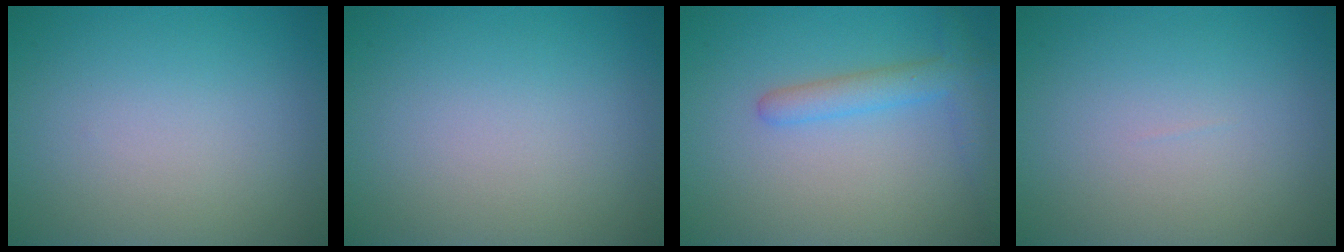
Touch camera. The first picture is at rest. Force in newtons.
{"total": 0.0}
{"total": 2.9, "press": 2.9, "slide": 0.2}
{"total": 0.0}